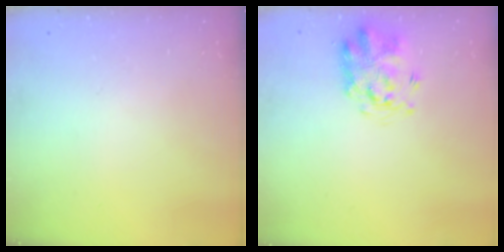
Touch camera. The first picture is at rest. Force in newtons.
{"total": 3.2, "press": 3.0, "slide": 1.1}